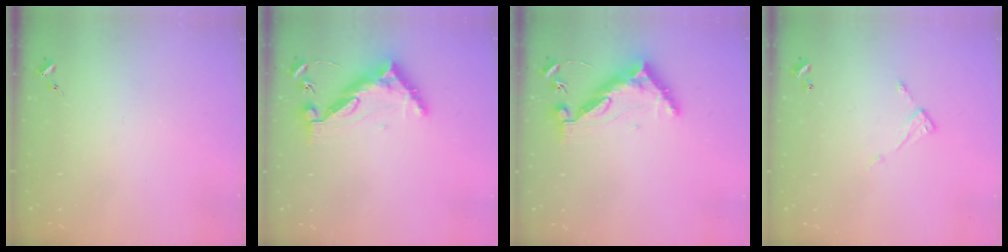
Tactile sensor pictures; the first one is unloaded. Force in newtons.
{"total": 10.2, "press": 10.2, "slide": 0.8}
{"total": 10.2, "press": 10.2, "slide": 0.8}
{"total": 6.7, "press": 6.7, "slide": 0.2}